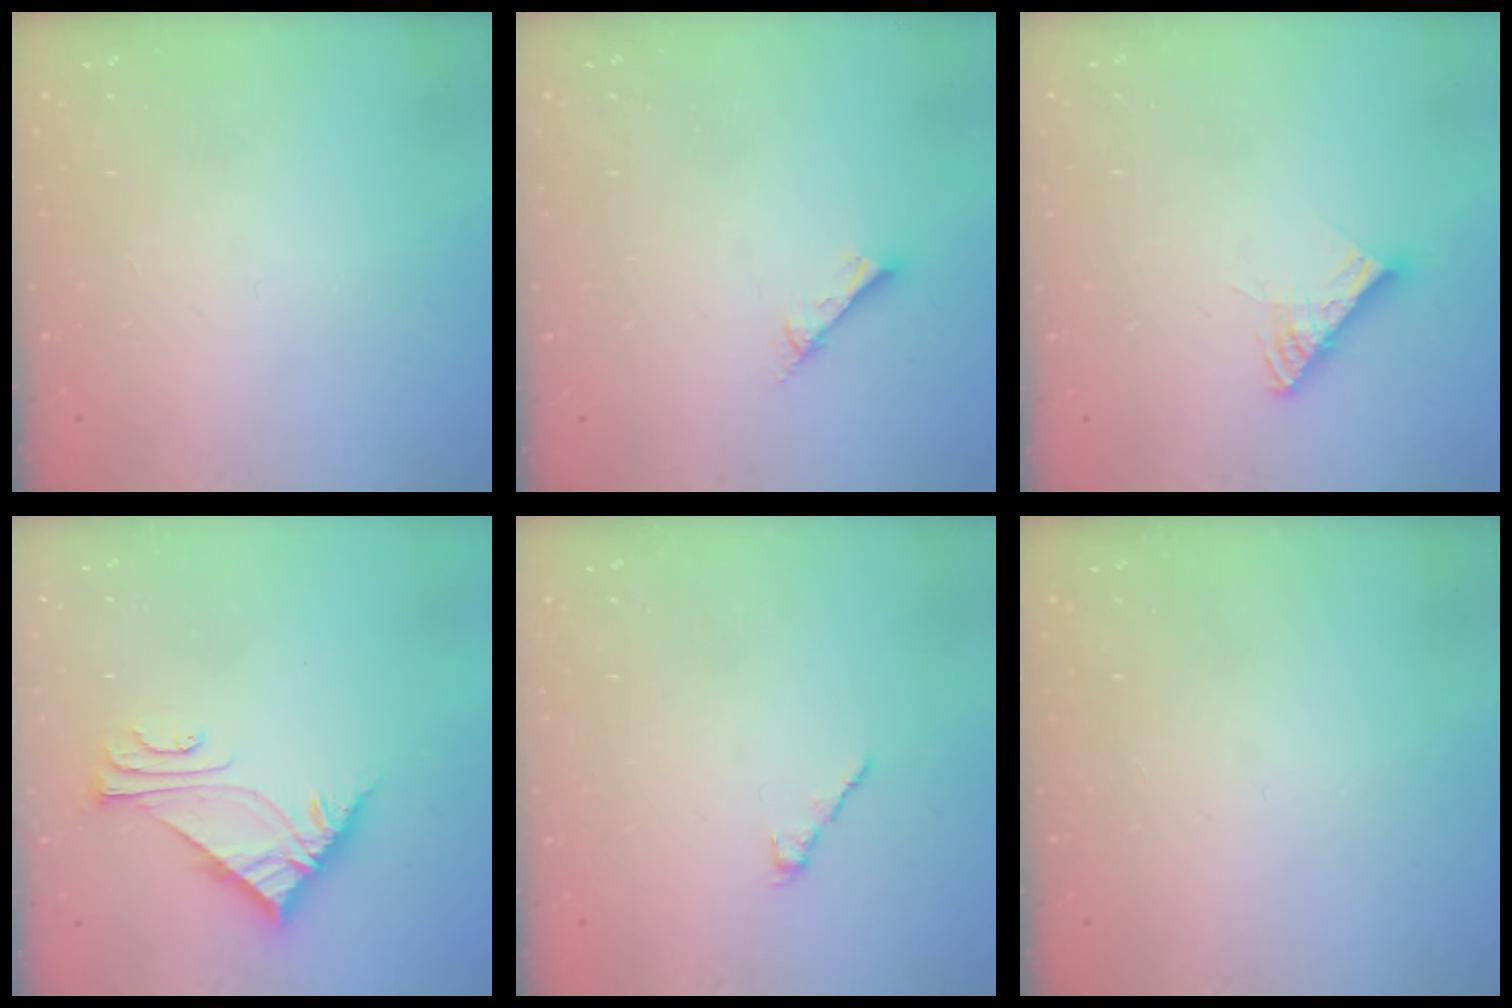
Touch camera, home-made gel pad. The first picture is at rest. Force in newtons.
{"total": 2.6, "press": 2.6, "slide": 0.1}
{"total": 9.5, "press": 9.4, "slide": 1.0}
{"total": 6.4, "press": 6.4, "slide": 0.1}
{"total": 1.7, "press": 1.5, "slide": 0.6}
{"total": 0.0}